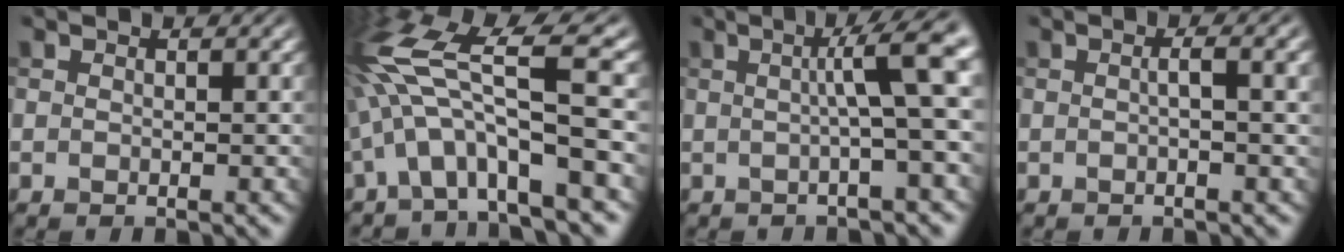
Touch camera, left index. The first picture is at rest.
{"total": 10.9, "force": [-1.0, 2.6, 10.6], "torque": [-0.207, 0.023, -0.021]}
{"total": 6.4, "force": [0.8, 1.1, 6.3], "torque": [-0.081, 0.015, 0.006]}
{"total": 3.3, "force": [0.3, 1.0, 3.1], "torque": [-0.033, 0.009, -0.006]}